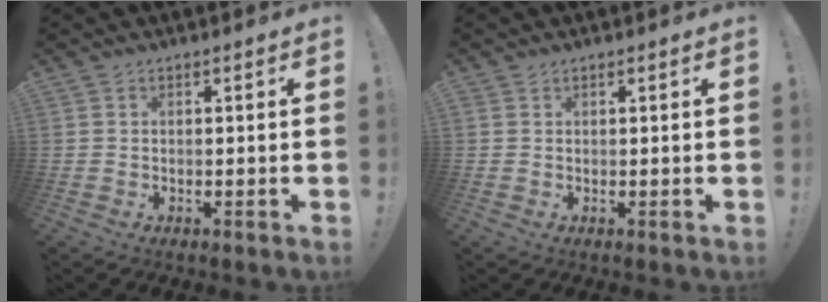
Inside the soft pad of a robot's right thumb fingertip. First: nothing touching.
{"total": 0.6, "force": [0.5, 0.3, 0.0], "torque": [0.001, -0.002, 0.009]}